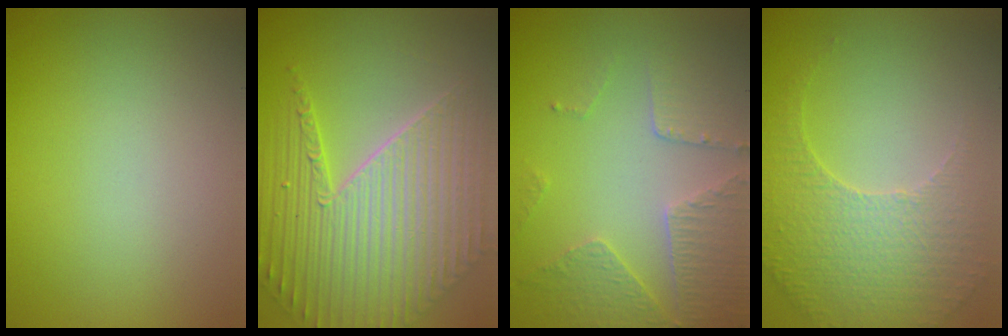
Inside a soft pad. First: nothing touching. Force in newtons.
{"total": 7.6, "press": 5.8, "slide": 4.9}
{"total": 4.5, "press": 3.3, "slide": 3.1}
{"total": 4.0, "press": 3.4, "slide": 2.2}